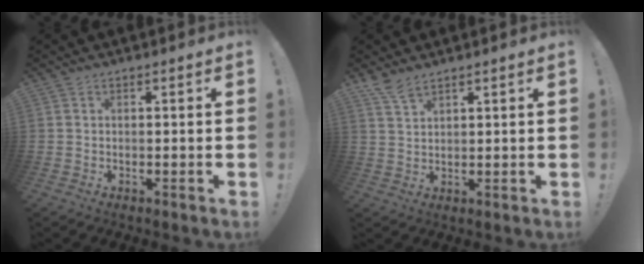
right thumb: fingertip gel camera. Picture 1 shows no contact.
{"total": 5.1, "force": [4.3, 1.3, 2.4], "torque": [-0.039, -0.029, 0.078]}